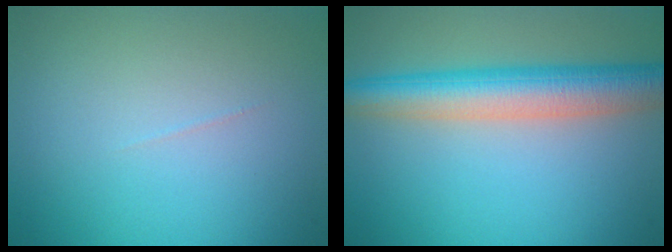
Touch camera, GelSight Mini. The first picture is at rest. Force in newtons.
{"total": 6.7, "press": 6.7, "slide": 0.1}